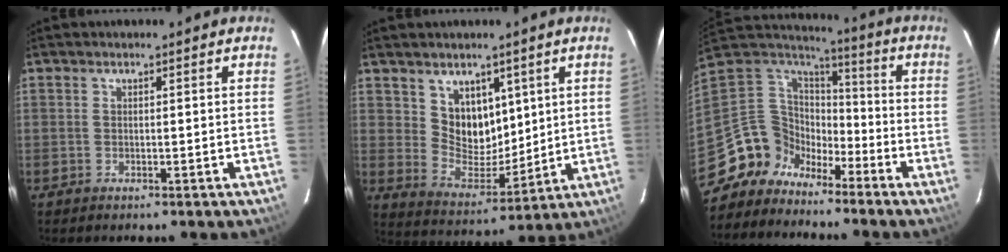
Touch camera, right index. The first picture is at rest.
{"total": 9.5, "force": [4.7, 7.0, 4.4], "torque": [-0.072, -0.001, 0.102]}
{"total": 12.0, "force": [-9.7, 7.0, 1.3], "torque": [-0.053, 0.042, -0.195]}